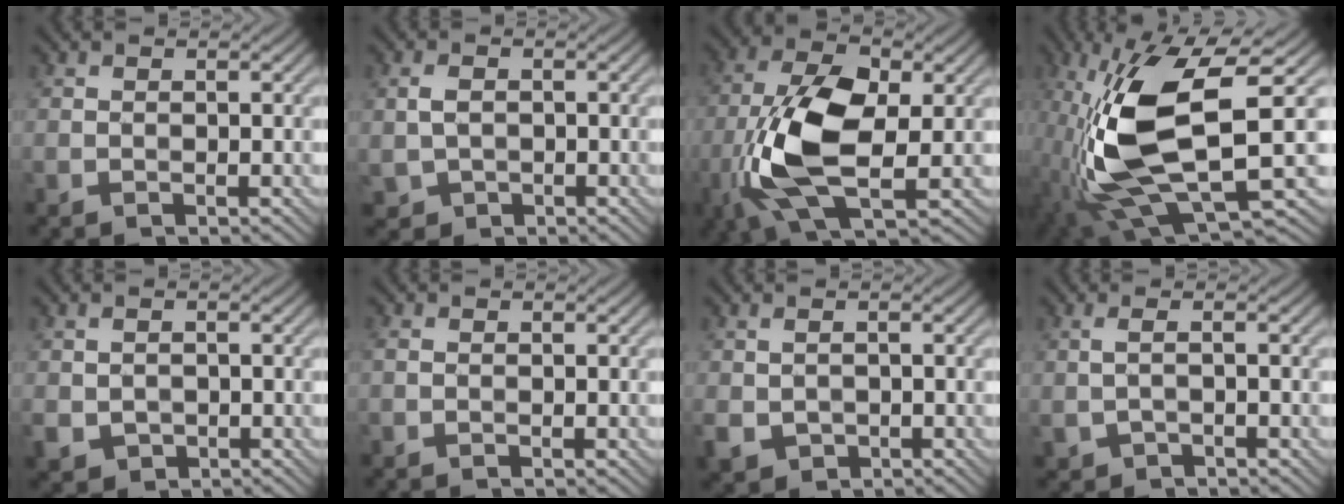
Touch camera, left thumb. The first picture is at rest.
{"total": 2.8, "force": [-0.2, 2.2, 1.7], "torque": [-0.044, -0.002, -0.003]}
{"total": 12.3, "force": [-2.0, 6.0, 10.5], "torque": [-0.238, 0.002, -0.045]}
{"total": 14.6, "force": [-2.3, 5.4, 13.4], "torque": [-0.283, -0.007, -0.042]}
{"total": 2.5, "force": [-0.8, 2.2, 1.0], "torque": [-0.036, -0.008, -0.013]}
{"total": 1.0, "force": [0.0, 0.7, 0.7], "torque": [-0.023, 0.004, -0.001]}
{"total": 2.7, "force": [-0.7, 2.0, 1.7], "torque": [-0.052, -0.008, -0.011]}
{"total": 1.1, "force": [-0.5, 0.2, 1.0], "torque": [-0.029, 0.000, -0.008]}